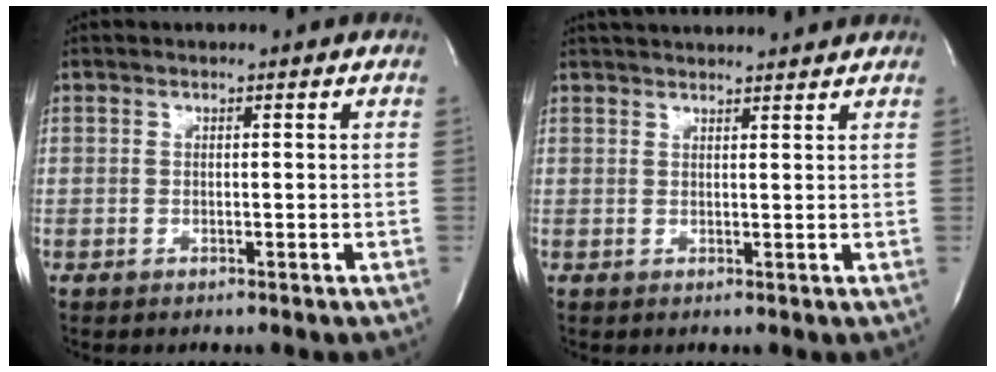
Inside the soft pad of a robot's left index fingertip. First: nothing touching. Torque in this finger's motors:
{"motor_torque": [-0.30, -0.10, 0.07, 0.04]}